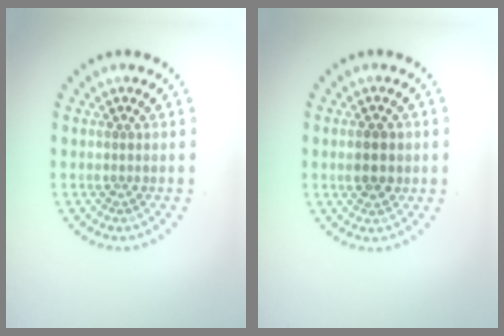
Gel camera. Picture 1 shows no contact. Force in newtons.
{"total": 2.5, "press": 2.5, "slide": 0.1}